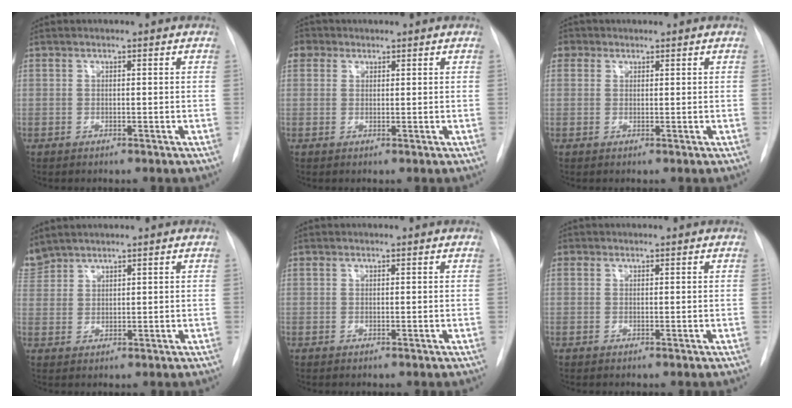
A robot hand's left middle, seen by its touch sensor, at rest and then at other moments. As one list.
[{"total": 2.7, "force": [1.3, 2.3, 0.6], "torque": [-0.008, 0.013, 0.021]}, {"total": 2.0, "force": [0.9, 1.8, 0.3], "torque": [0.002, 0.008, 0.011]}, {"total": 3.5, "force": [3.5, 0.7, 0.1], "torque": [-0.013, 0.016, 0.076]}, {"total": 1.3, "force": [-0.3, -0.5, -1.2], "torque": [0.027, -0.008, -0.005]}, {"total": 0.6, "force": [0.3, 0.5, 0.1], "torque": [0.002, 0.002, 0.001]}]